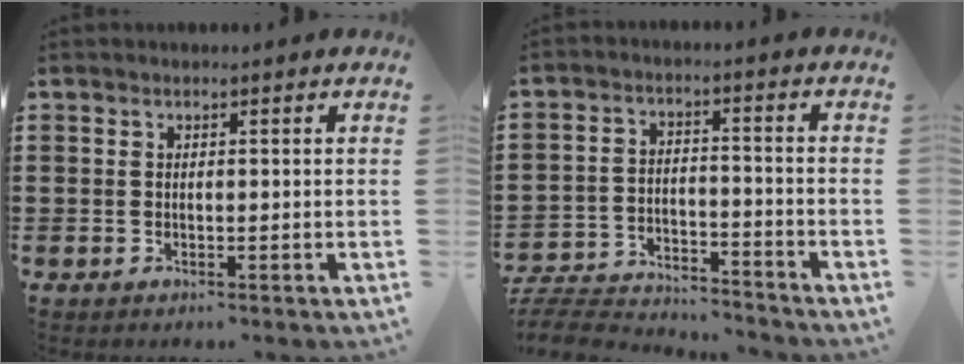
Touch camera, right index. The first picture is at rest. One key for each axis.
{"total": 5.6, "fx": -5.5, "fy": 0.7, "fz": 1.0, "tx": -0.027, "ty": 0.004, "tz": -0.111}